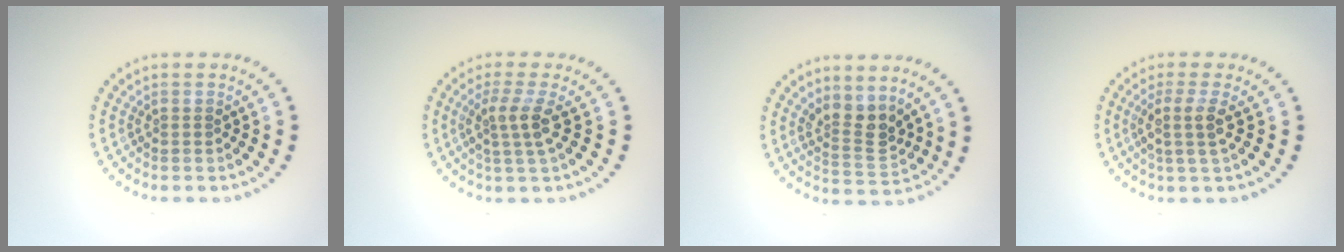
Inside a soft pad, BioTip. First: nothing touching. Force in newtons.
{"total": 2.6, "press": 2.0, "slide": 1.8}
{"total": 3.1, "press": 2.7, "slide": 1.6}
{"total": 2.3, "press": 1.8, "slide": 1.3}